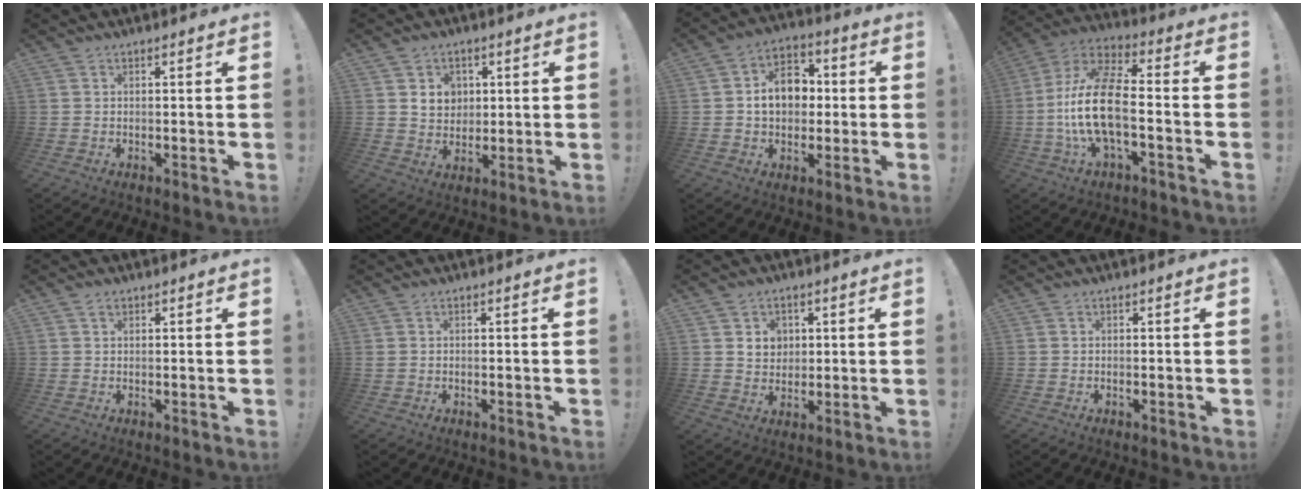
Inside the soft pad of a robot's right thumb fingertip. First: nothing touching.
{"total": 7.5, "force": [2.9, 6.4, 2.6], "torque": [-0.025, -0.018, 0.055]}
{"total": 12.4, "force": [0.6, 9.6, 7.8], "torque": [-0.102, 0.011, 0.016]}
{"total": 17.6, "force": [-2.9, 7.5, 15.7], "torque": [-0.318, 0.010, -0.053]}
{"total": 1.0, "force": [0.7, 0.7, 0.3], "torque": [-0.002, 0.000, 0.013]}
{"total": 0.0}
{"total": 6.2, "force": [2.5, 5.4, 1.9], "torque": [-0.017, -0.014, 0.044]}
{"total": 0.0}